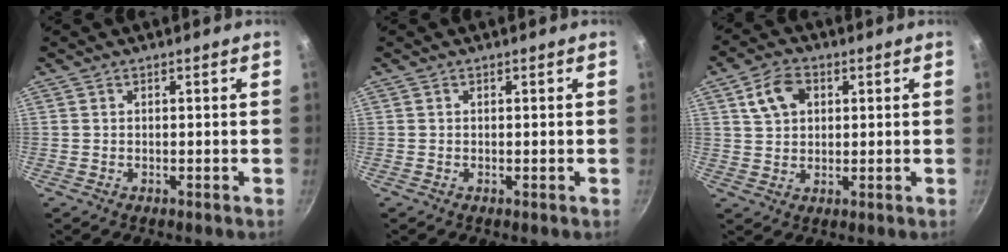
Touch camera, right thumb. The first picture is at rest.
{"total": 0.0}
{"total": 7.2, "force": [2.4, 5.2, 4.4], "torque": [-0.065, 0.007, 0.039]}